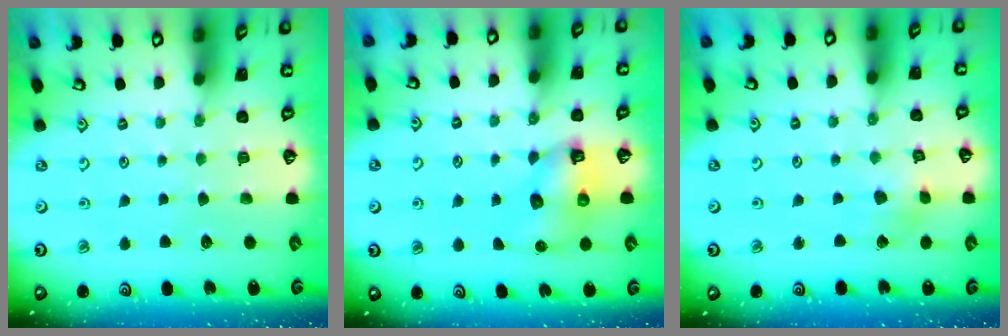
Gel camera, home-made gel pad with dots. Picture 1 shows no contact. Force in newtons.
{"total": 7.0, "press": 7.0, "slide": 0.9}
{"total": 3.8, "press": 3.8, "slide": 0.4}